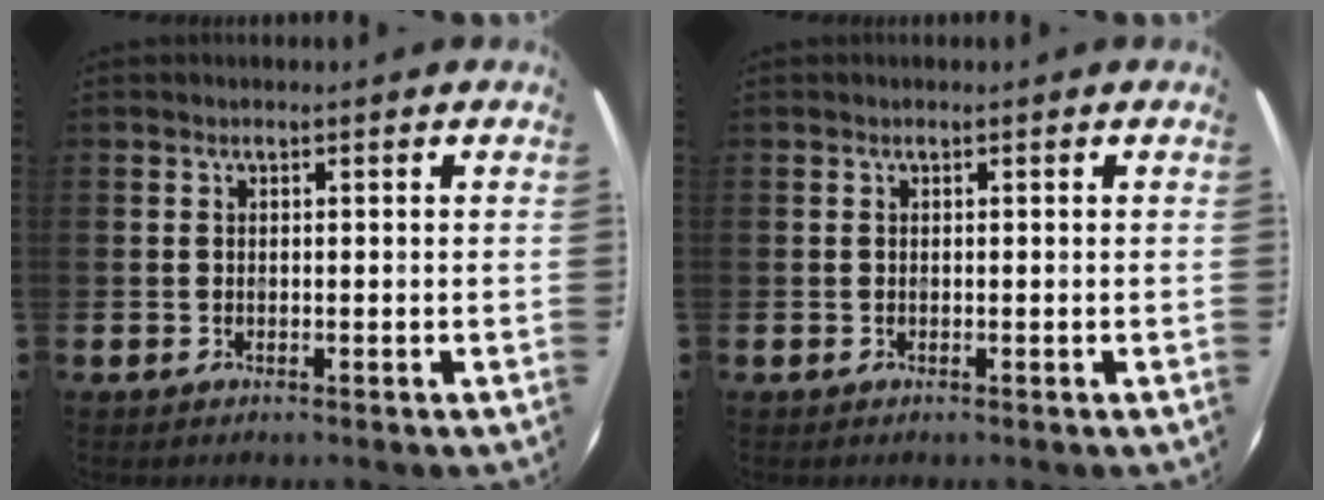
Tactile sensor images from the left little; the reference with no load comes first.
{"total": 0.0}